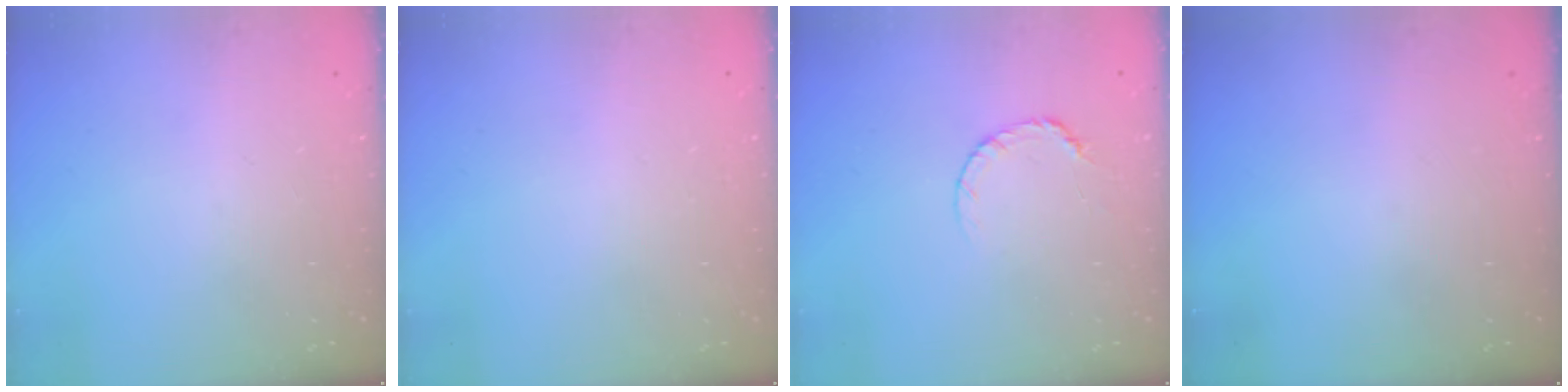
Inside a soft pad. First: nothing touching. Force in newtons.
{"total": 2.6, "press": 2.6, "slide": 0.2}
{"total": 5.3, "press": 5.2, "slide": 0.6}
{"total": 0.0}